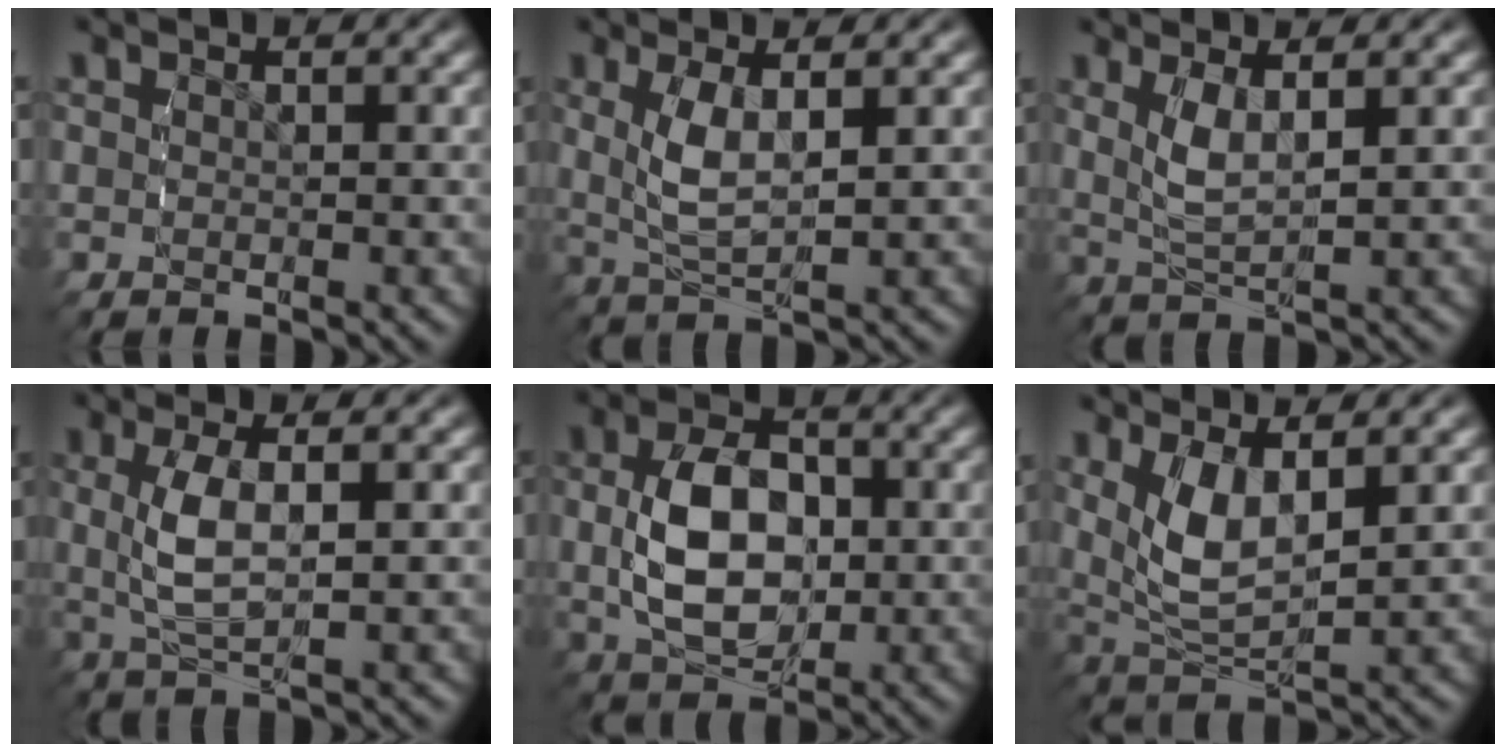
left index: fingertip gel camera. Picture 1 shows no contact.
{"total": 3.6, "force": [0.4, 1.8, 3.1], "torque": [-0.091, -0.014, 0.019]}
{"total": 3.0, "force": [0.8, 1.4, 2.6], "torque": [-0.077, -0.010, 0.019]}
{"total": 3.7, "force": [0.1, 1.6, 3.3], "torque": [-0.094, -0.007, 0.011]}
{"total": 7.5, "force": [-0.3, 5.2, 5.4], "torque": [-0.117, -0.009, 0.000]}
{"total": 5.6, "force": [1.0, 3.8, 3.9], "torque": [-0.111, -0.016, 0.024]}